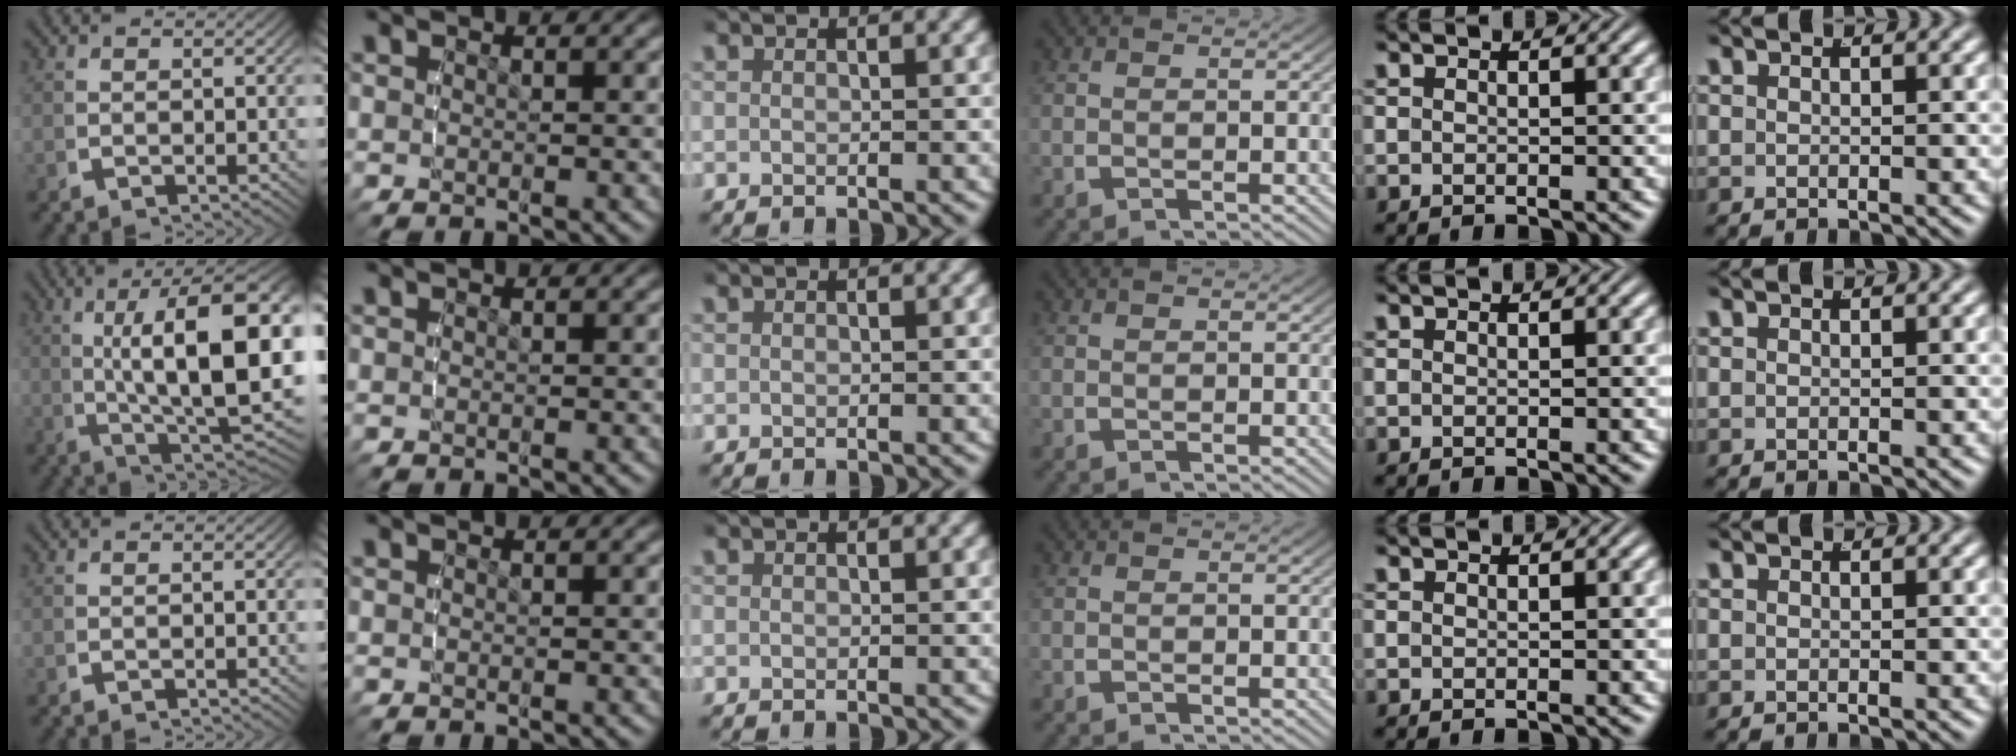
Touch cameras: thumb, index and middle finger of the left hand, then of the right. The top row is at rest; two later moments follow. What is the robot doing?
{"motion": "lift_and_place", "object": "cubes"}